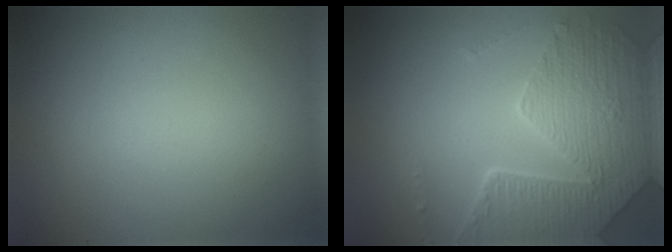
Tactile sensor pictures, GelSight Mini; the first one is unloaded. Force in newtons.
{"total": 6.1, "press": 5.0, "slide": 3.4}